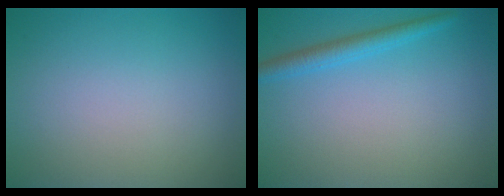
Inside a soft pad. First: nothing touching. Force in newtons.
{"total": 2.2, "press": 2.2, "slide": 0.1}